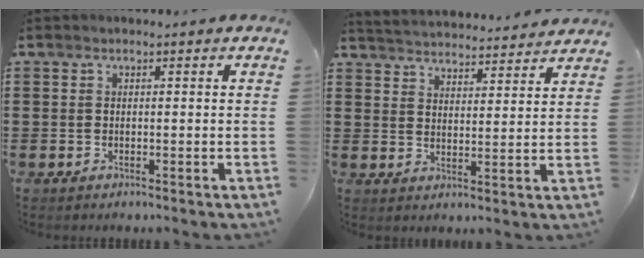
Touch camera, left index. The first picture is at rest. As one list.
[{"total": 3.8, "force": [3.8, -0.2, -0.3], "torque": [-0.013, -0.028, 0.065]}]